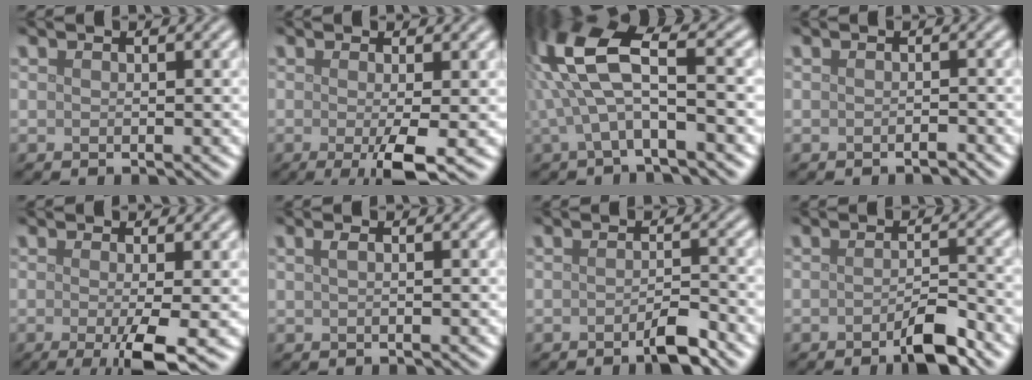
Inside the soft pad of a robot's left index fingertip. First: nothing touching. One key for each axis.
{"total": 4.1, "fx": -1.1, "fy": 0.6, "fz": 3.9, "tx": -0.067, "ty": -0.012, "tz": -0.018}
{"total": 8.0, "fx": 0.2, "fy": 2.8, "fz": 7.5, "tx": -0.162, "ty": 0.021, "tz": -0.006}
{"total": 0.8, "fx": -0.8, "fy": 0.1, "fz": 0.3, "tx": -0.003, "ty": 0.000, "tz": -0.012}
{"total": 5.3, "fx": -1.5, "fy": 1.0, "fz": 5.0, "tx": -0.079, "ty": -0.013, "tz": -0.025}
{"total": 0.7, "fx": 0.1, "fy": 0.2, "fz": 0.6, "tx": -0.011, "ty": 0.005, "tz": 0.002}
{"total": 2.4, "fx": -1.6, "fy": 0.4, "fz": 1.8, "tx": -0.028, "ty": 0.001, "tz": -0.030}
{"total": 3.3, "fx": -2.1, "fy": 0.6, "fz": 2.5, "tx": -0.039, "ty": 0.002, "tz": -0.039}